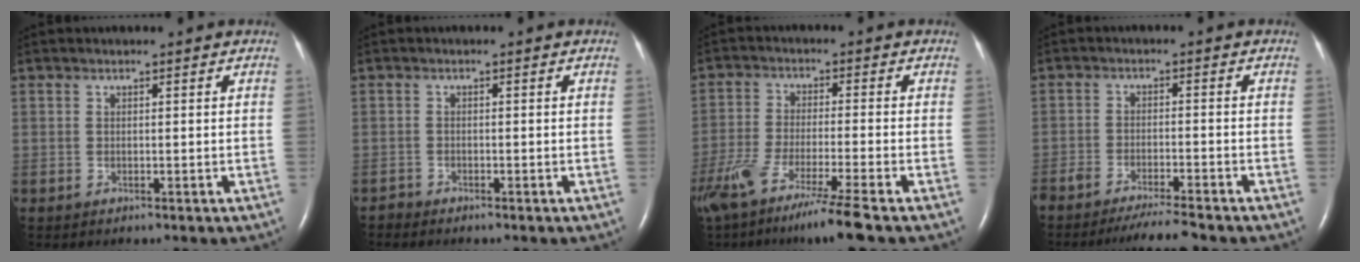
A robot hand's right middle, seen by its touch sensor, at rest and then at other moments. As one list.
[{"total": 1.0, "force": [-0.9, 0.1, -0.4], "torque": [0.008, -0.003, -0.021]}, {"total": 12.6, "force": [-9.1, -1.0, 8.7], "torque": [-0.165, -0.046, -0.155]}, {"total": 6.7, "force": [-6.0, -0.1, 3.0], "torque": [-0.043, -0.018, -0.099]}]